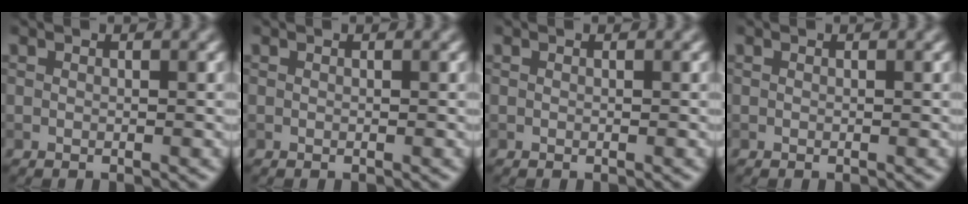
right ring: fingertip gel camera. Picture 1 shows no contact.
{"total": 0.0}
{"total": 0.0}
{"total": 0.0}